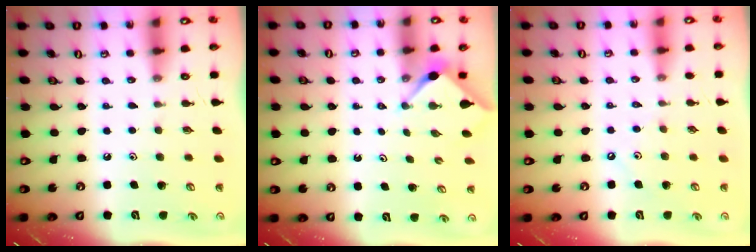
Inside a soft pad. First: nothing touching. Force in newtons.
{"total": 2.9, "press": 2.8, "slide": 0.4}
{"total": 2.8, "press": 2.8, "slide": 0.4}